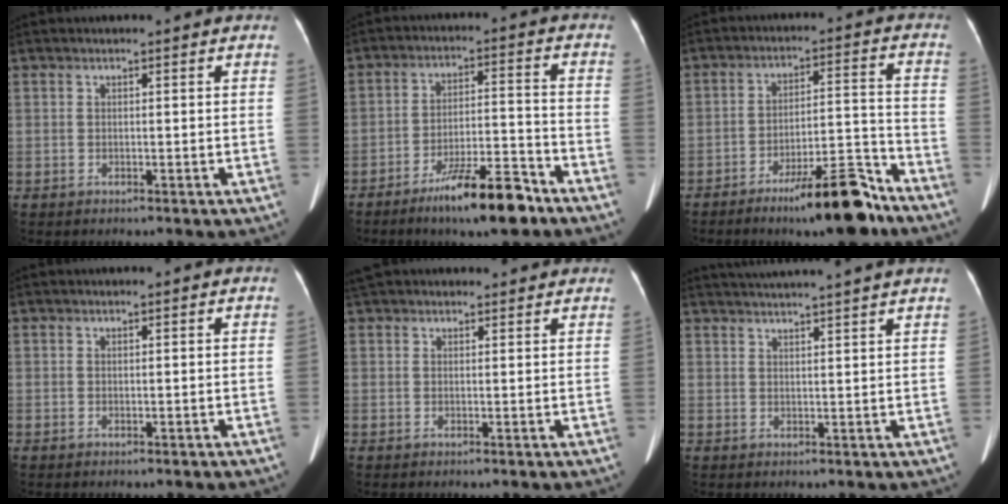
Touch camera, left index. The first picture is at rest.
{"total": 10.5, "force": [-7.6, 1.5, 7.2], "torque": [-0.121, -0.007, -0.128]}
{"total": 11.5, "force": [-8.7, 1.7, 7.4], "torque": [-0.107, 0.009, -0.140]}
{"total": 0.0}
{"total": 7.1, "force": [6.5, 2.3, 1.8], "torque": [-0.022, 0.038, 0.093]}
{"total": 10.9, "force": [10.0, -1.3, 4.2], "torque": [-0.069, 0.013, 0.129]}